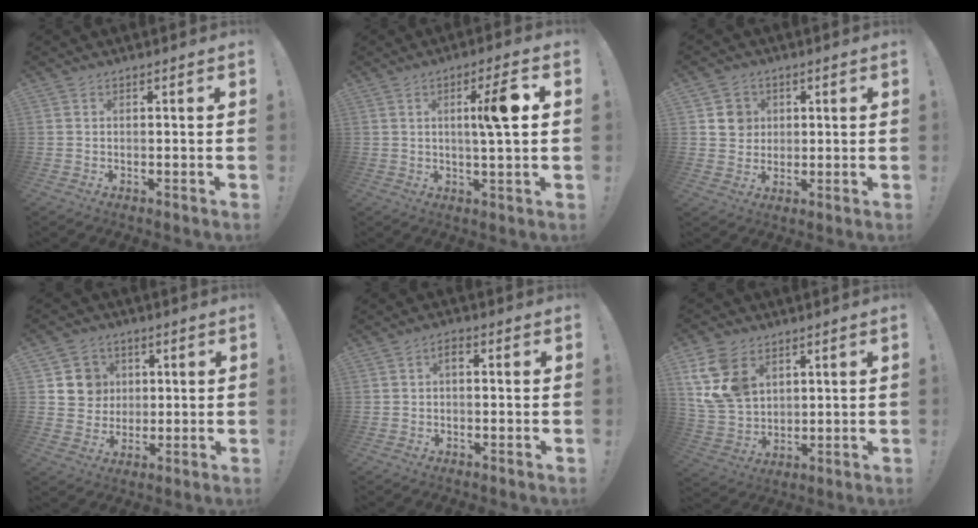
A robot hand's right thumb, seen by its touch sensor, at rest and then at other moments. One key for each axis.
{"total": 9.7, "fx": 2.0, "fy": 0.6, "fz": 9.5, "tx": -0.148, "ty": -0.004, "tz": 0.020}
{"total": 6.1, "fx": 2.1, "fy": 5.7, "fz": 0.9, "tx": -0.002, "ty": -0.013, "tz": 0.041}
{"total": 8.7, "fx": 2.7, "fy": 8.2, "fz": 1.5, "tx": -0.014, "ty": -0.019, "tz": 0.058}
{"total": 2.8, "fx": 0.5, "fy": 2.3, "fz": 1.6, "tx": -0.019, "ty": 0.001, "tz": 0.005}
{"total": 14.0, "fx": 6.3, "fy": 10.2, "fz": 7.2, "tx": -0.136, "ty": -0.028, "tz": 0.131}